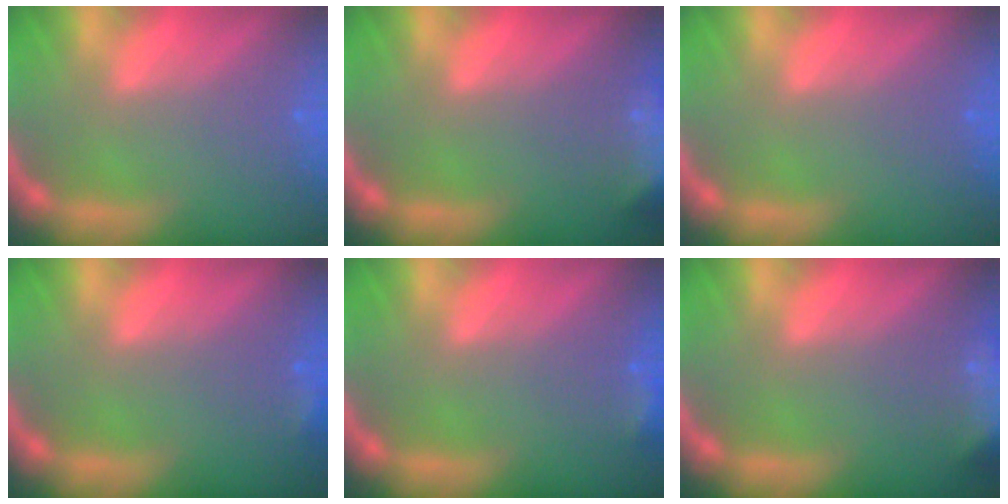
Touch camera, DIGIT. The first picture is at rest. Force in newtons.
{"total": 9.0}
{"total": 0.0}
{"total": 0.9}
{"total": 1.4}
{"total": 9.0}